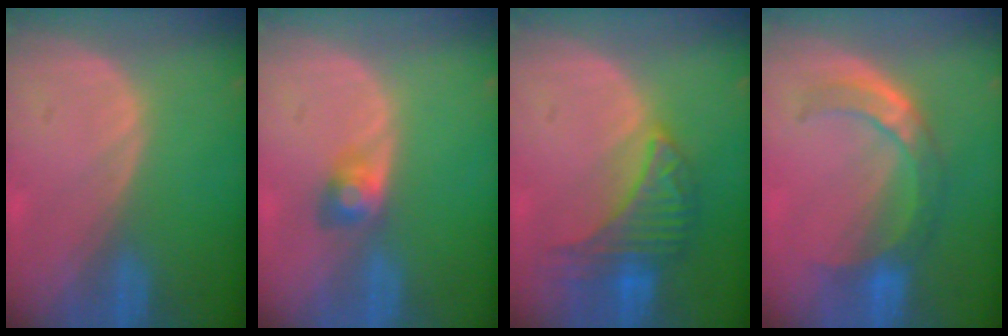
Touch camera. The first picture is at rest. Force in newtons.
{"total": 2.6, "press": 2.6, "slide": 0.1}
{"total": 7.1, "press": 7.1, "slide": 0.2}
{"total": 6.7, "press": 6.4, "slide": 1.9}